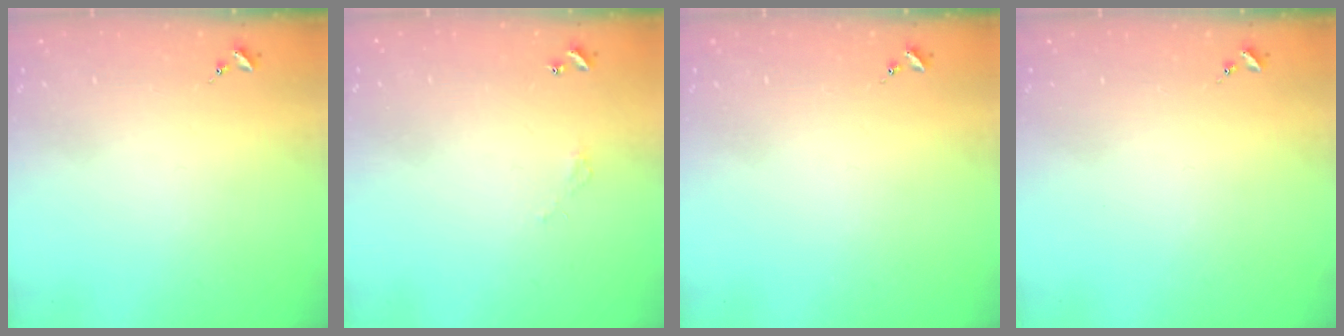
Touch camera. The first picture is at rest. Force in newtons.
{"total": 2.7, "press": 2.7, "slide": 0.2}
{"total": 0.0}
{"total": 0.0}